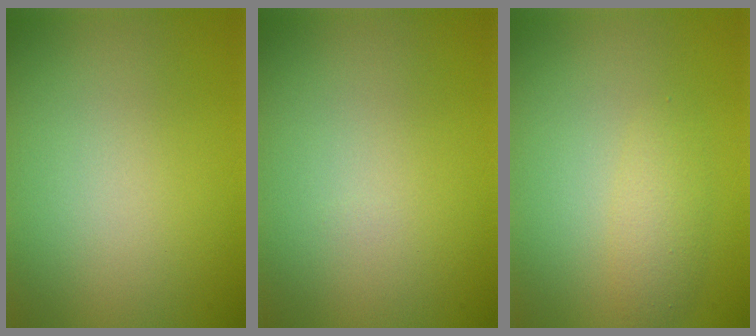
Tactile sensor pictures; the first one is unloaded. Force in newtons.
{"total": 0.0}
{"total": 1.8, "press": 1.8, "slide": 0.0}